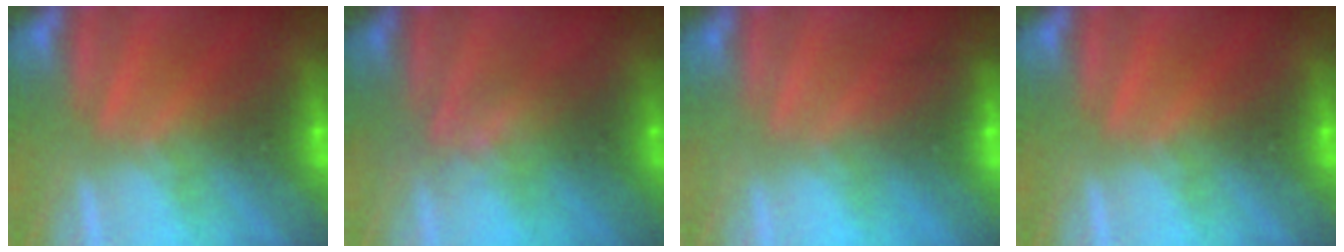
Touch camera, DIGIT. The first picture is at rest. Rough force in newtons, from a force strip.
{"total": 2.7}
{"total": 2.4}
{"total": 0.0}